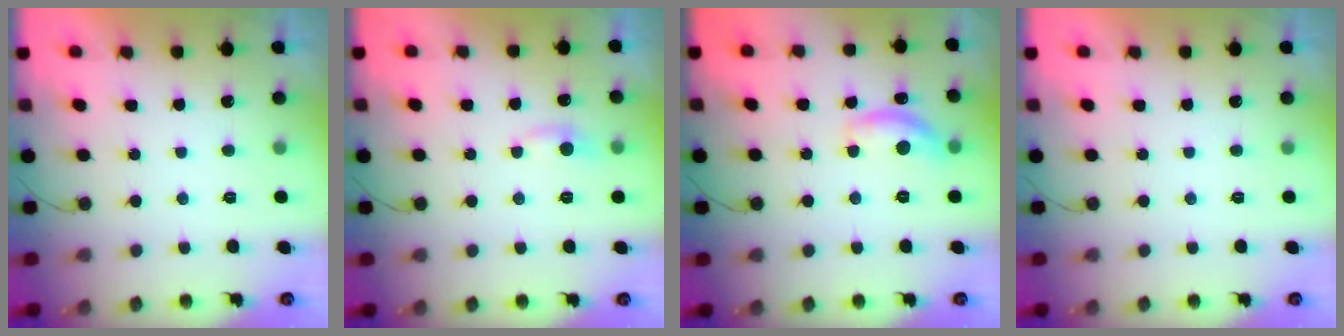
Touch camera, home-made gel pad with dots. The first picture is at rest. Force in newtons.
{"total": 4.7, "press": 4.6, "slide": 0.6}
{"total": 12.1, "press": 12.0, "slide": 0.7}
{"total": 0.0}